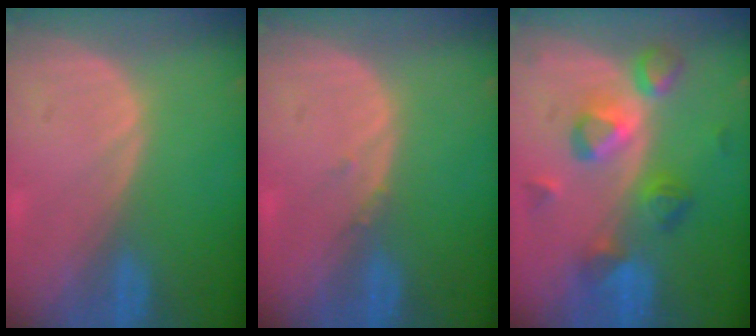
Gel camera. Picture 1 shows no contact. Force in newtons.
{"total": 0.7, "press": 0.7, "slide": 0.3}
{"total": 7.4, "press": 7.3, "slide": 0.8}